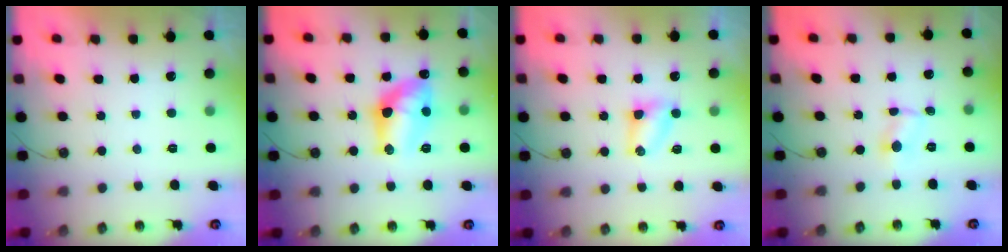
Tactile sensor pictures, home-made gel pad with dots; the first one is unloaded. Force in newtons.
{"total": 13.1, "press": 13.0, "slide": 1.0}
{"total": 4.1, "press": 4.1, "slide": 0.4}
{"total": 1.8, "press": 1.8, "slide": 0.2}